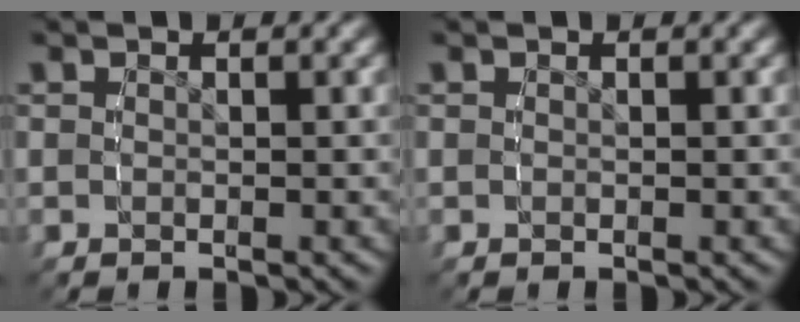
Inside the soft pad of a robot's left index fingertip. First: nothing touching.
{"total": 0.0}